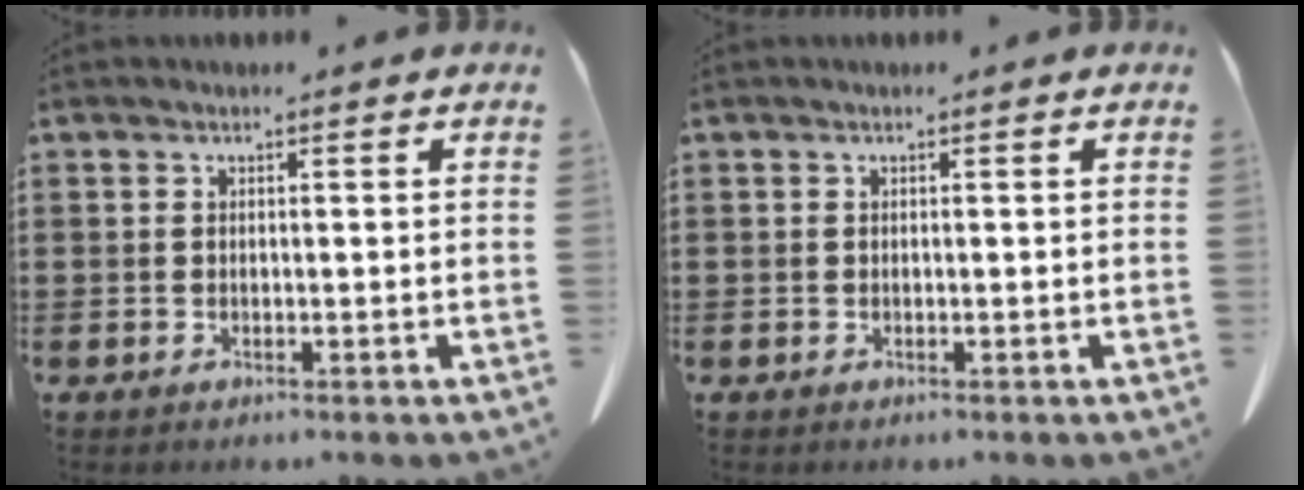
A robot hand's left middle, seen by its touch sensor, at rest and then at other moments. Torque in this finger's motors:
{"motor_torque": [-0.04, 0.02, 0.04, -0.01]}